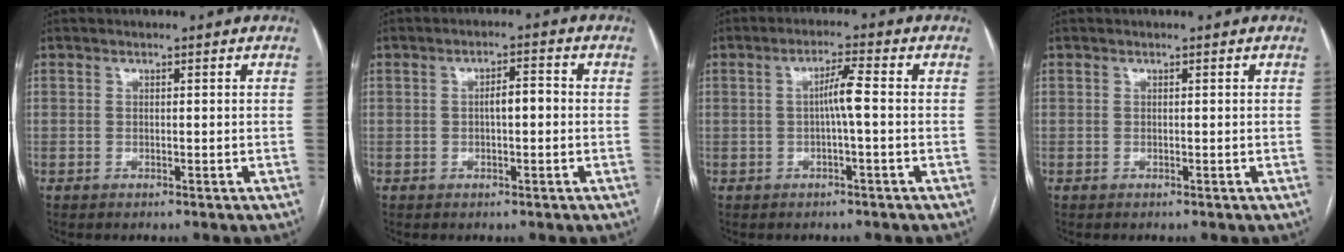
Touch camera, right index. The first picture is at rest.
{"total": 3.1, "force": [-0.2, 0.9, 3.0], "torque": [-0.047, 0.010, -0.003]}
{"total": 3.5, "force": [-0.2, -0.3, 3.5], "torque": [-0.064, 0.008, 0.000]}
{"total": 0.0}